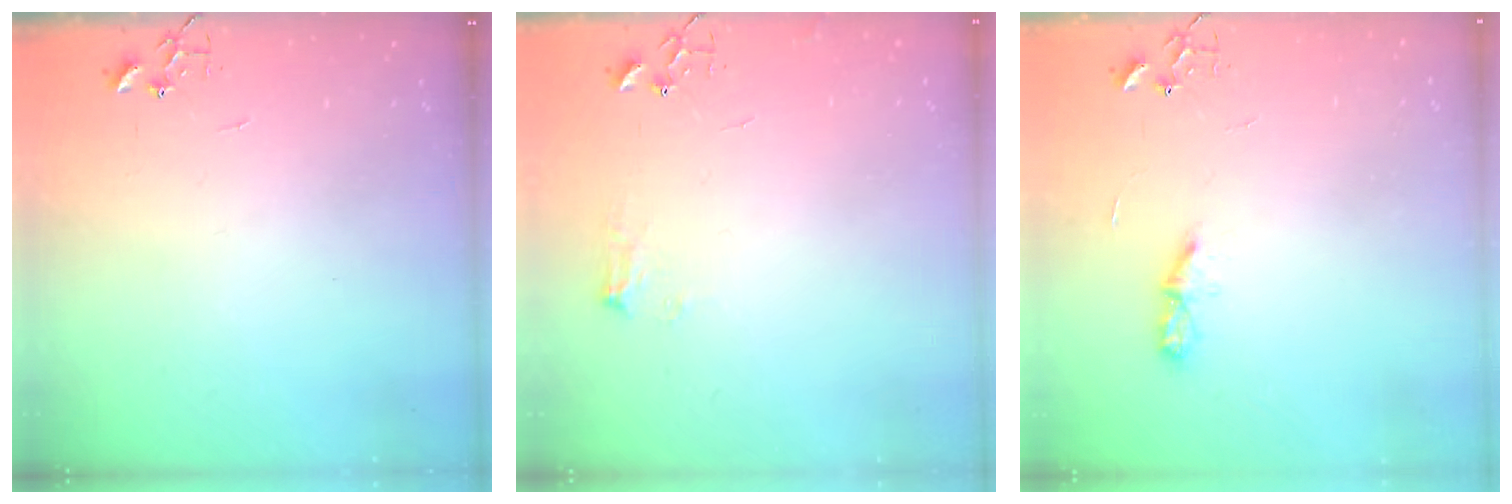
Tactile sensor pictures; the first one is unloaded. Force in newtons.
{"total": 6.8, "press": 6.8, "slide": 0.8}
{"total": 5.1, "press": 5.0, "slide": 0.6}